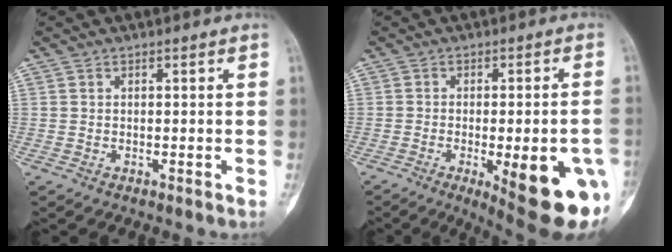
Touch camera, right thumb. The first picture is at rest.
{"total": 18.7, "force": [-6.3, 5.7, 16.7], "torque": [-0.167, 0.002, -0.063]}